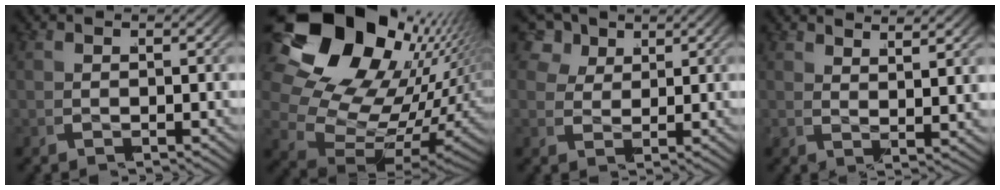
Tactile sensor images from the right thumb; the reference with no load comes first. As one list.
[{"total": 19.9, "force": [1.2, 13.9, 14.2], "torque": [-0.273, -0.039, 0.018]}, {"total": 2.4, "force": [1.4, 1.8, 0.5], "torque": [-0.025, -0.006, 0.025]}, {"total": 2.4, "force": [2.3, -0.5, 0.7], "torque": [-0.007, 0.004, 0.036]}]